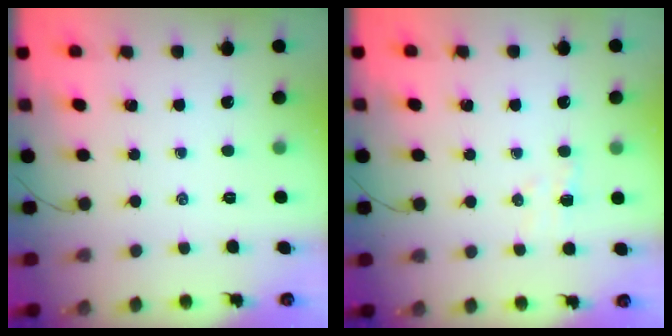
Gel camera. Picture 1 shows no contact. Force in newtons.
{"total": 3.0, "press": 2.9, "slide": 0.7}